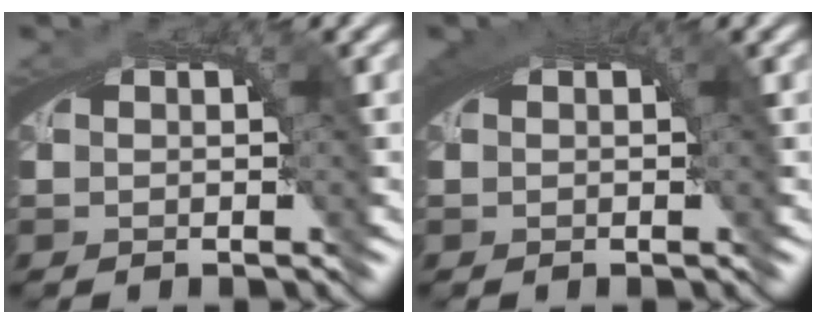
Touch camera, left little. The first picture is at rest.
{"total": 1.9, "force": [0.7, 0.4, 1.7], "torque": [-0.023, 0.006, 0.011]}